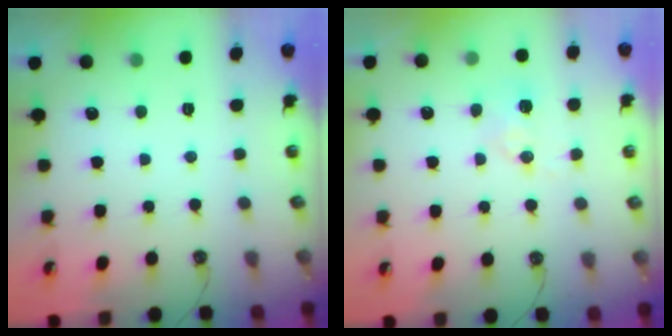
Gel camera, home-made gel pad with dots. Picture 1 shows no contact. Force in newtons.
{"total": 6.1, "press": 6.0, "slide": 0.7}